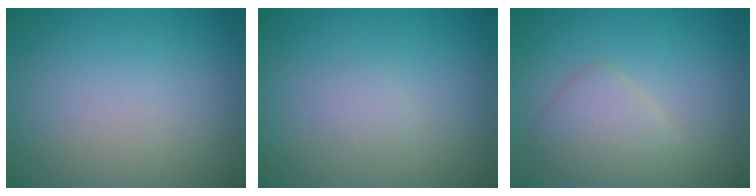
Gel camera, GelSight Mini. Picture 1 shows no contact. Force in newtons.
{"total": 0.8, "press": 0.8, "slide": 0.1}
{"total": 2.9, "press": 2.9, "slide": 0.2}